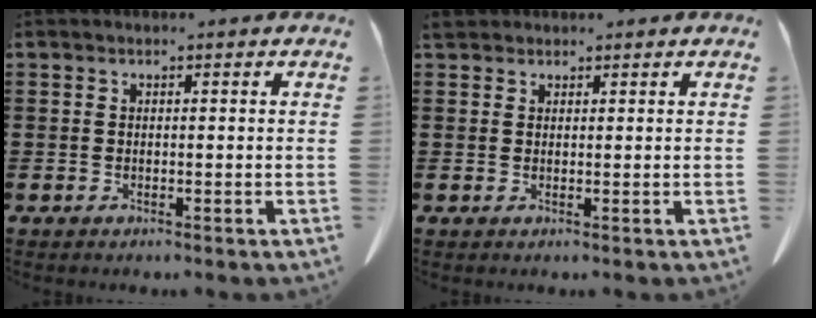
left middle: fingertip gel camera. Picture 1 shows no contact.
{"total": 1.8, "force": [1.6, 0.8, 0.4], "torque": [-0.015, 0.004, 0.032]}